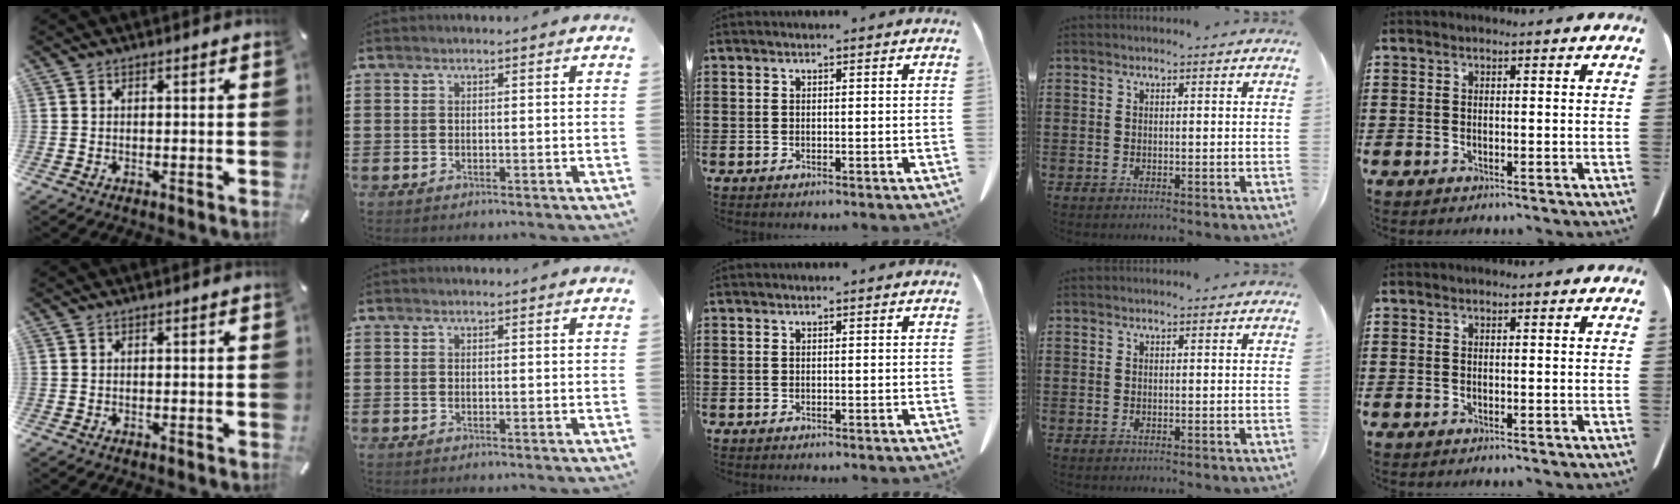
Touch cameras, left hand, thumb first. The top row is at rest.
{}